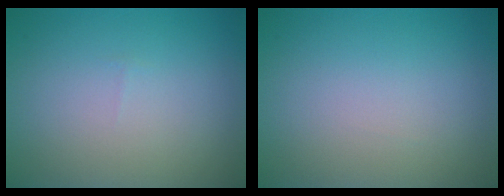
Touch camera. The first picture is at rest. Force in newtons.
{"total": 0.0}